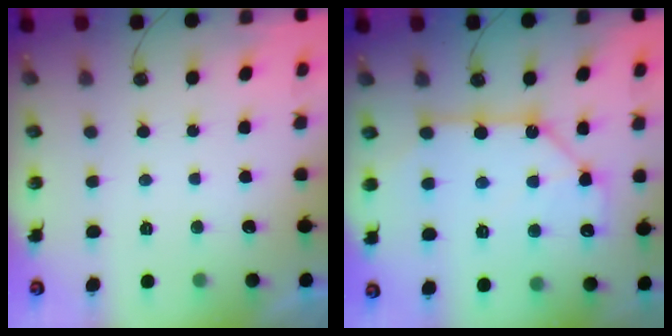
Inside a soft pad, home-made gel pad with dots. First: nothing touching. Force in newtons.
{"total": 11.2, "press": 11.2, "slide": 0.7}